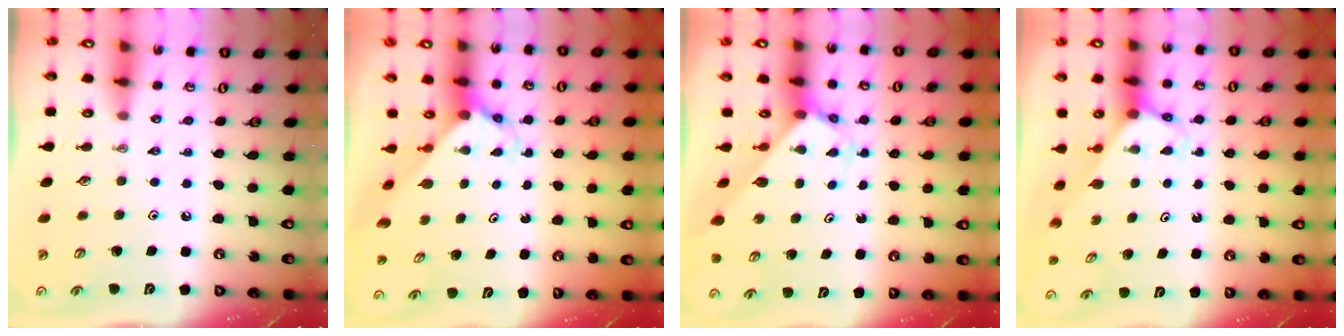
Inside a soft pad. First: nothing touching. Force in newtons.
{"total": 3.4, "press": 3.4, "slide": 0.3}
{"total": 2.6, "press": 2.6, "slide": 0.2}
{"total": 3.0, "press": 3.0, "slide": 0.2}